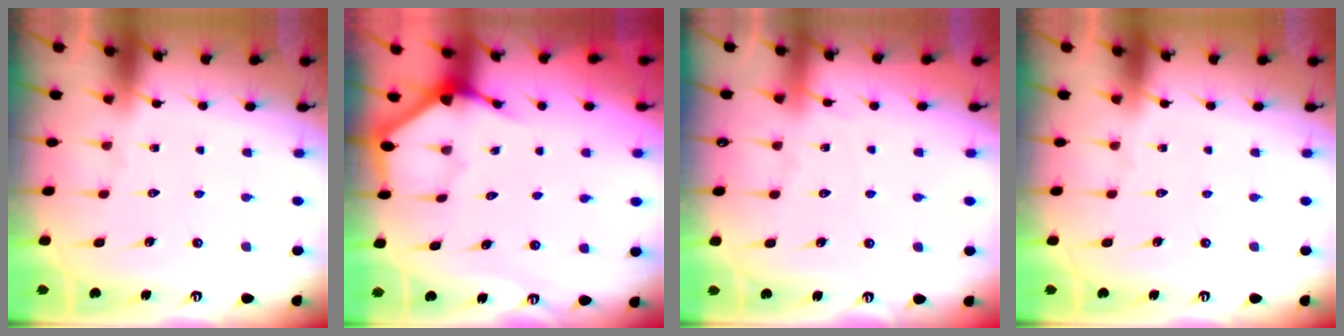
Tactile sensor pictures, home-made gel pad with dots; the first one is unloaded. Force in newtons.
{"total": 4.1, "press": 4.1, "slide": 0.1}
{"total": 2.6, "press": 2.6, "slide": 0.5}
{"total": 0.0}